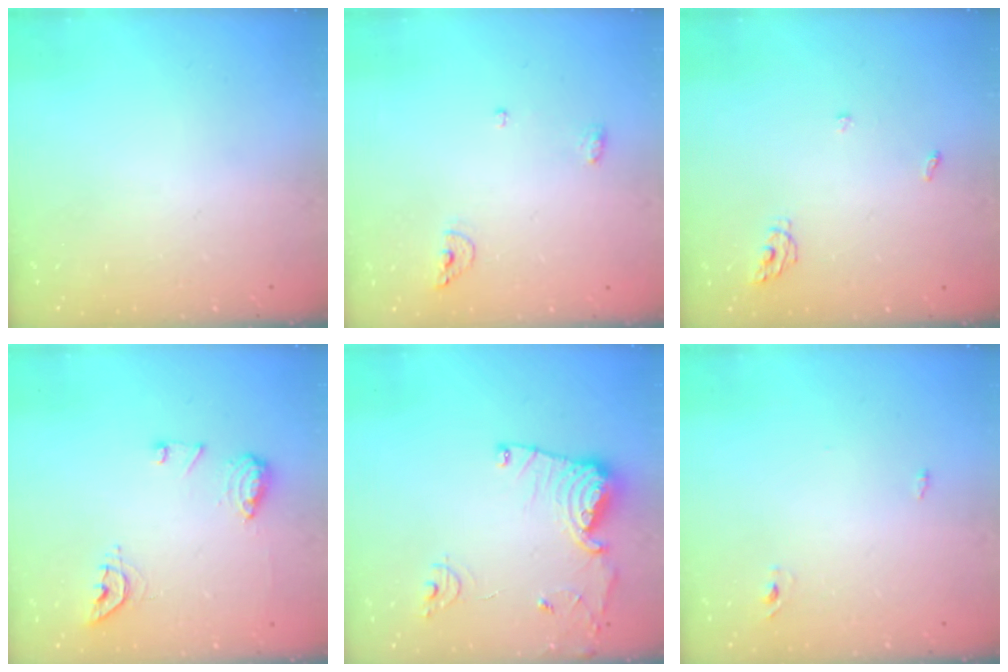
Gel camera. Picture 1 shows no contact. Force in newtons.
{"total": 5.7, "press": 5.7, "slide": 1.0}
{"total": 5.2, "press": 5.1, "slide": 0.3}
{"total": 10.5, "press": 10.5, "slide": 0.7}
{"total": 13.4, "press": 13.4, "slide": 1.5}
{"total": 2.4, "press": 2.2, "slide": 1.0}